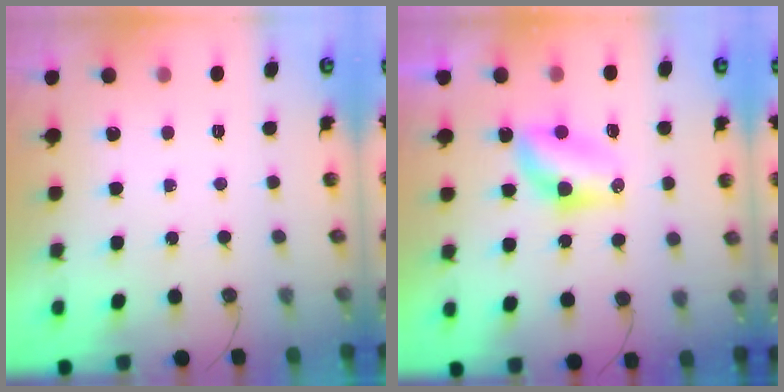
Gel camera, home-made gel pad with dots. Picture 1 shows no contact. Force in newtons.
{"total": 8.0, "press": 7.3, "slide": 3.2}